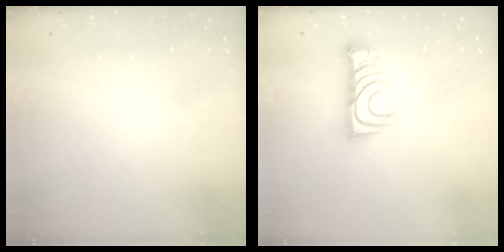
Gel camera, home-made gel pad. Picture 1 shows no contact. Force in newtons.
{"total": 8.9, "press": 8.8, "slide": 0.9}